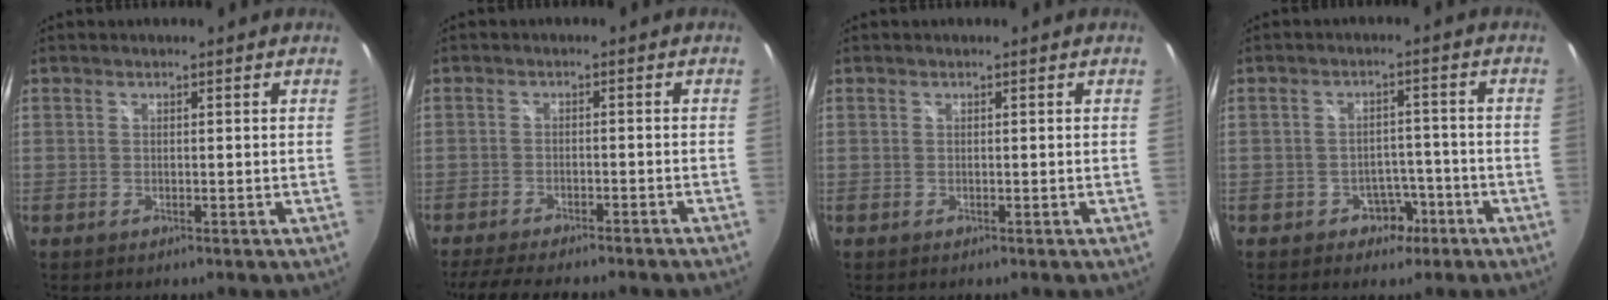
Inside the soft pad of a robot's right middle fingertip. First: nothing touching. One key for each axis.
{"total": 10.4, "fx": -9.1, "fy": 1.0, "fz": 4.9, "tx": -0.111, "ty": -0.020, "tz": -0.136}
{"total": 0.0}
{"total": 4.5, "fx": -2.7, "fy": 3.4, "fz": 1.4, "tx": -0.030, "ty": 0.013, "tz": -0.030}